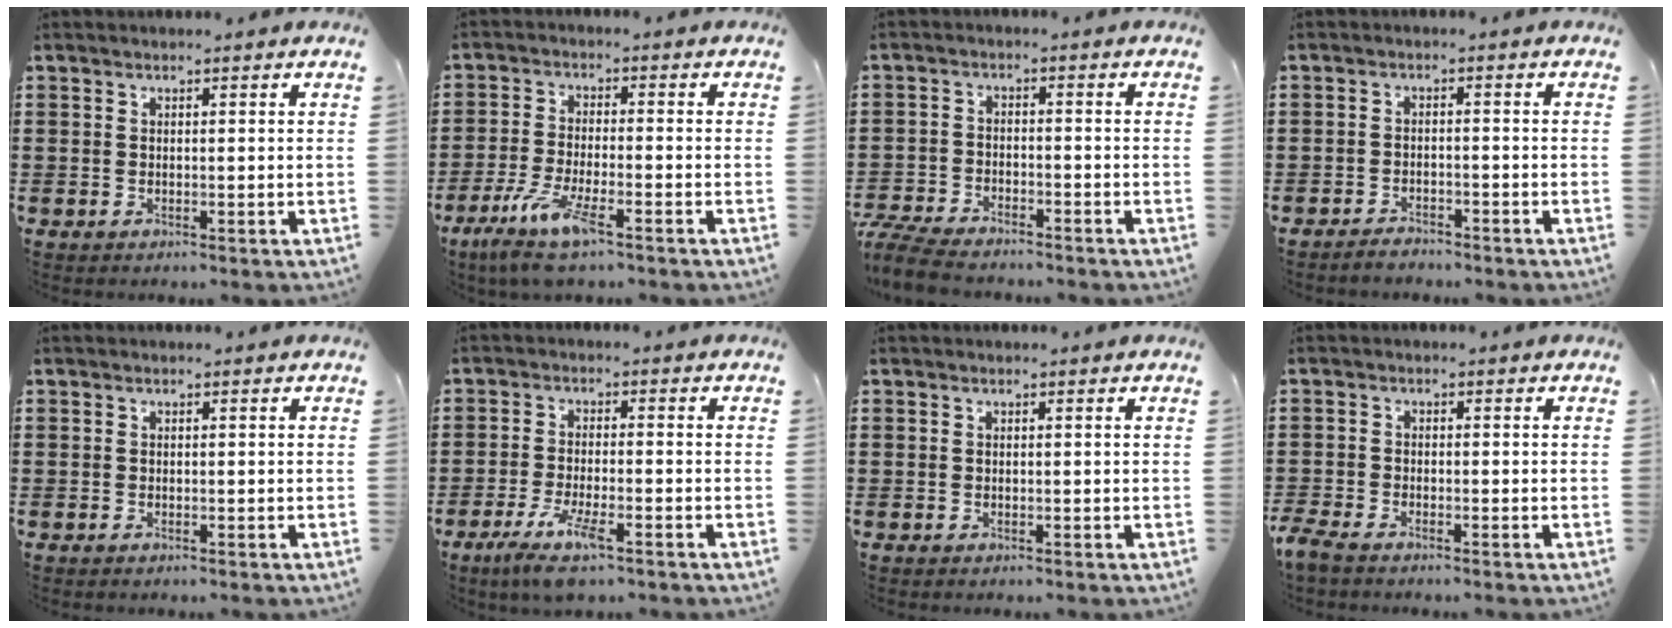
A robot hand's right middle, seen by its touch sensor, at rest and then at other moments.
{"total": 7.2, "force": [-4.8, 0.8, 5.2], "torque": [-0.113, -0.017, -0.091]}
{"total": 5.4, "force": [-5.1, 0.7, 1.5], "torque": [-0.050, -0.004, -0.106]}
{"total": 2.0, "force": [-1.9, 0.2, 0.2], "torque": [-0.011, 0.000, -0.040]}
{"total": 0.0}
{"total": 6.2, "force": [-4.1, 0.8, 4.6], "torque": [-0.098, -0.017, -0.077]}
{"total": 0.0}
{"total": 2.3, "force": [-2.1, 0.3, 0.8], "torque": [-0.039, -0.007, -0.050]}